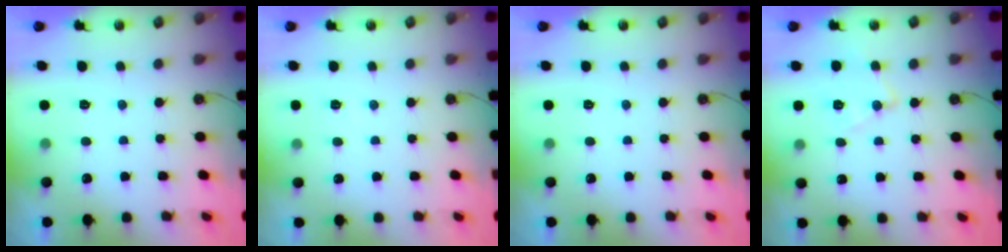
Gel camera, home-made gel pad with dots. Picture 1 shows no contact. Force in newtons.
{"total": 3.0, "press": 2.9, "slide": 0.6}
{"total": 0.0}
{"total": 9.5, "press": 9.5, "slide": 0.7}